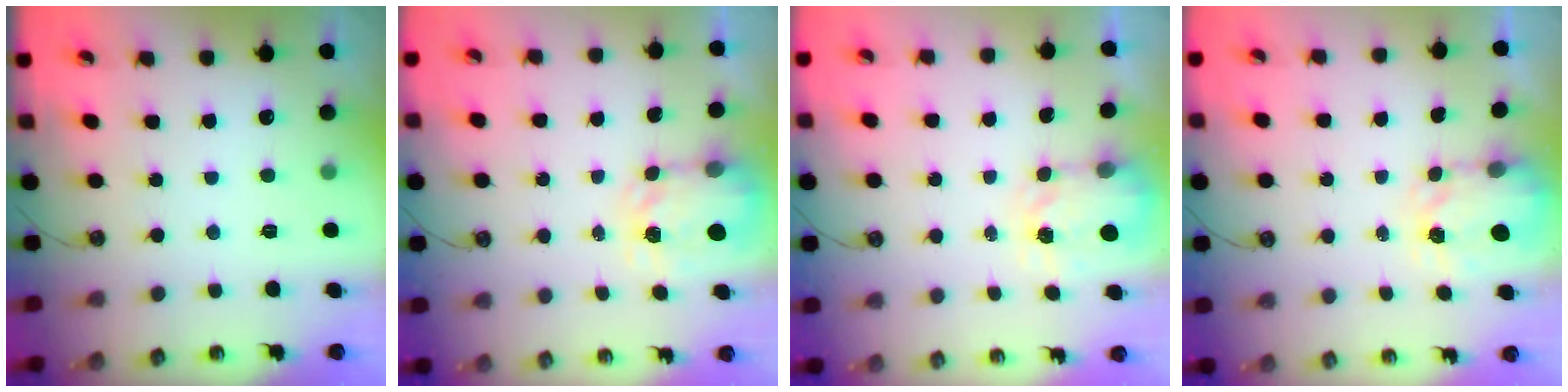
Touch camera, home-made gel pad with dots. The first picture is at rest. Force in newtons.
{"total": 3.8, "press": 3.8, "slide": 0.5}
{"total": 4.0, "press": 3.9, "slide": 0.6}
{"total": 3.6, "press": 3.5, "slide": 0.5}